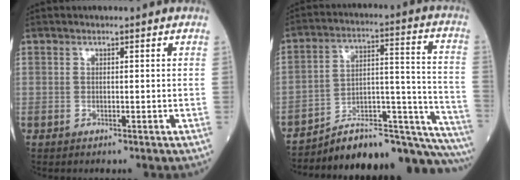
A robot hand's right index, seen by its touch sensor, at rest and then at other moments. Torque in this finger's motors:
{"motor_torque": [0.51, -0.75, 0.21, 0.01]}